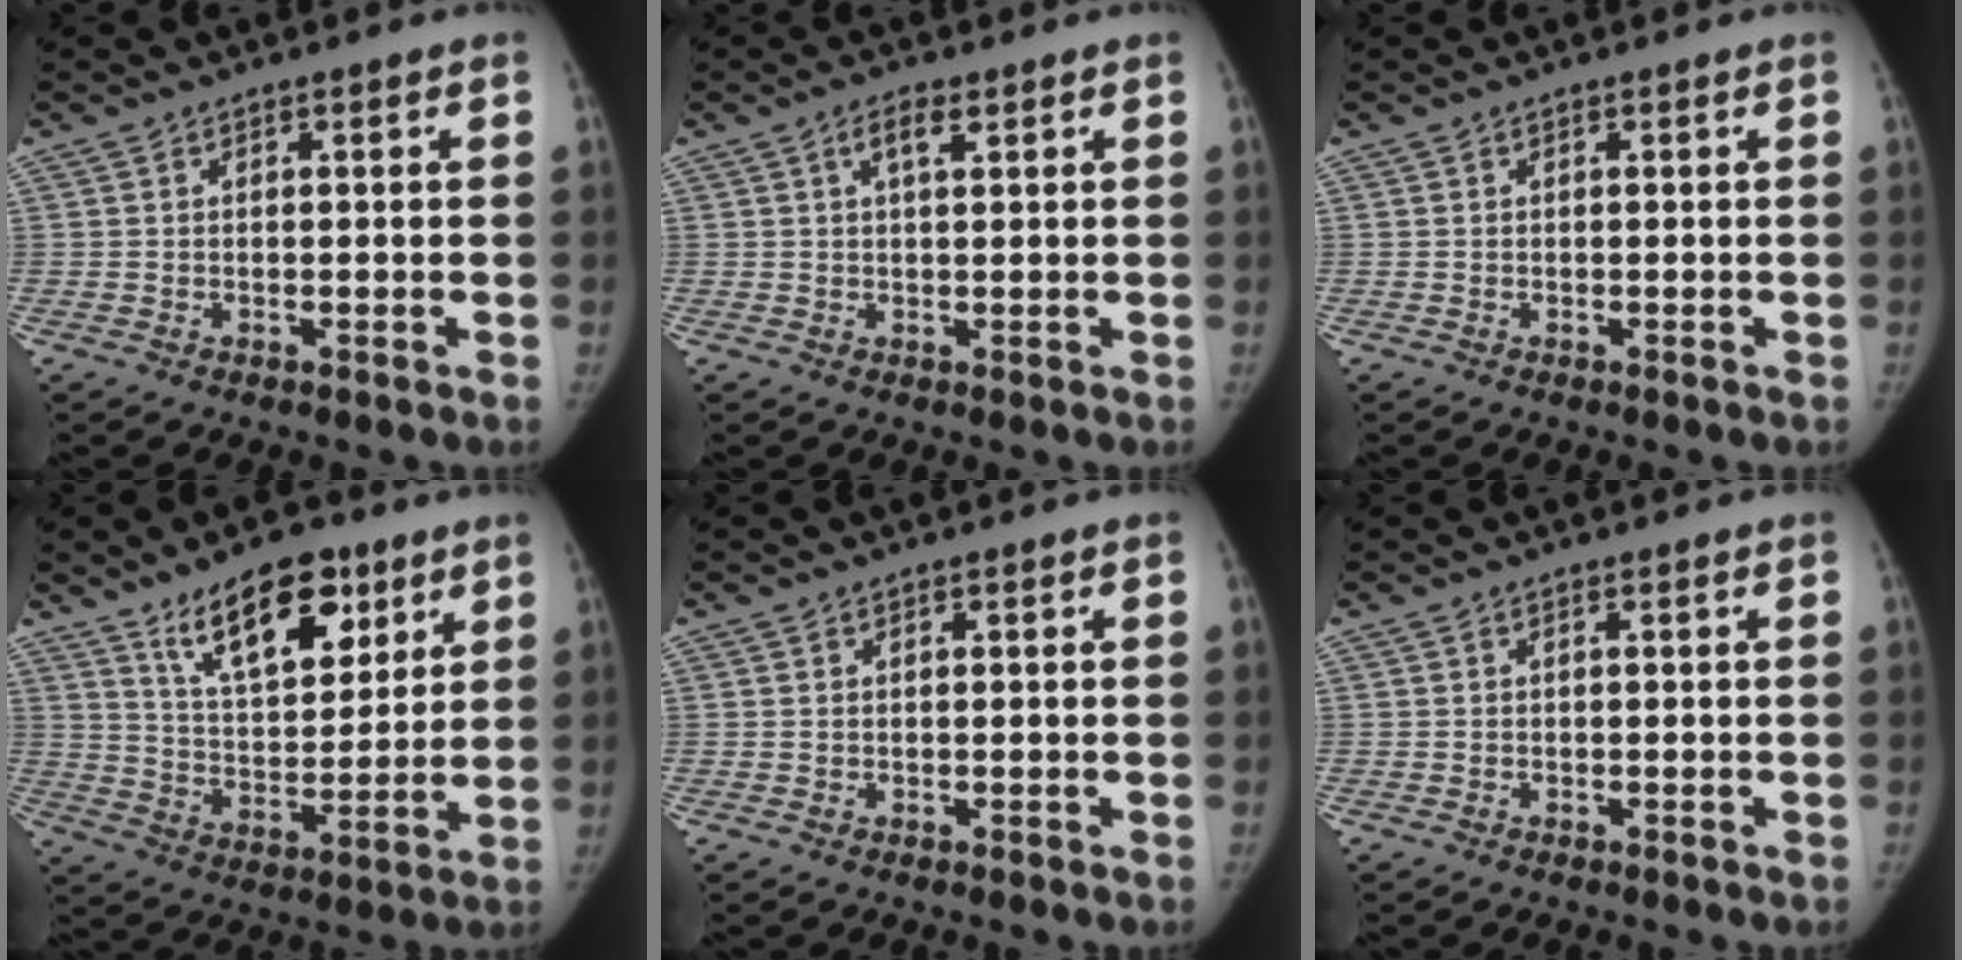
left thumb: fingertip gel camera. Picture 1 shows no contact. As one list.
[{"total": 3.1, "force": [1.6, 1.2, 2.3], "torque": [-0.037, 0.001, 0.029]}, {"total": 0.0}, {"total": 15.5, "force": [9.4, 7.4, 9.8], "torque": [-0.113, -0.050, 0.162]}, {"total": 0.0}, {"total": 0.0}]